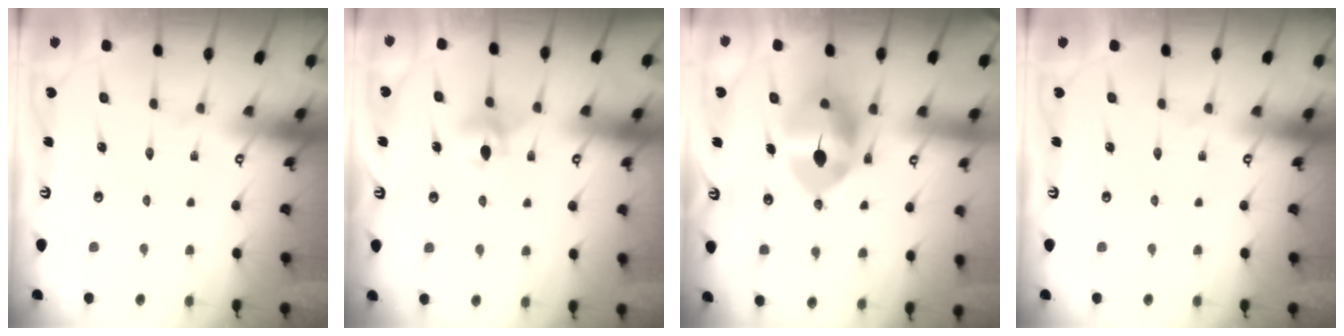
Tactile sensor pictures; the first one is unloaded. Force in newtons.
{"total": 6.0, "press": 6.0, "slide": 0.8}
{"total": 11.8, "press": 11.6, "slide": 2.0}
{"total": 0.0}